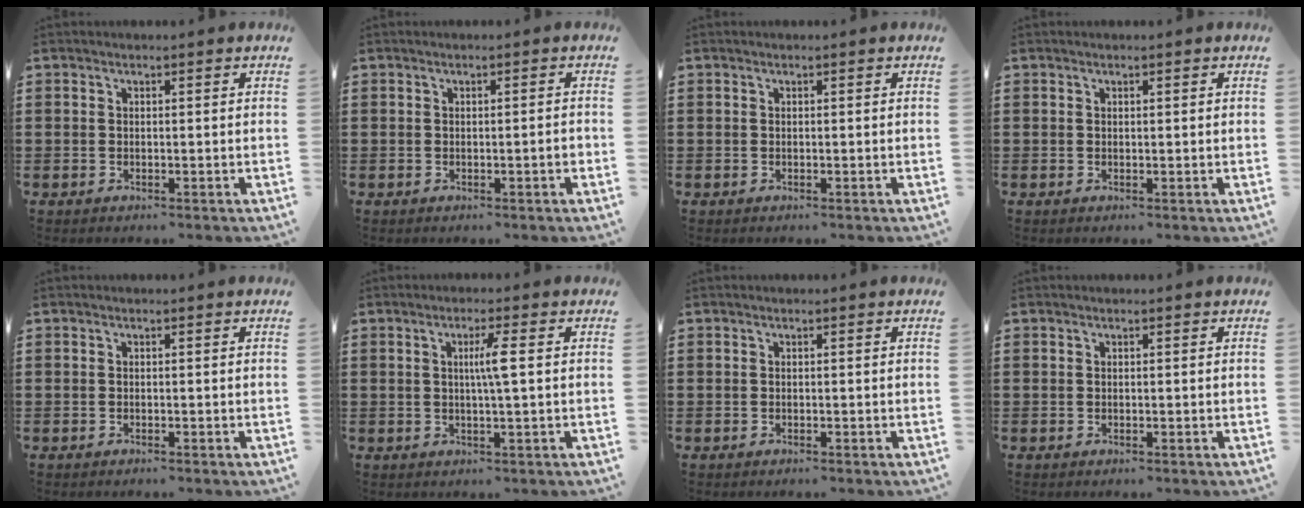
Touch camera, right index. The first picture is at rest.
{"total": 1.3, "force": [-0.3, 0.0, 1.2], "torque": [-0.019, -0.003, -0.006]}
{"total": 0.0}
{"total": 0.0}
{"total": 0.0}
{"total": 3.6, "force": [0.5, -0.2, 3.5], "torque": [-0.067, -0.003, 0.003]}
{"total": 0.0}
{"total": 0.0}